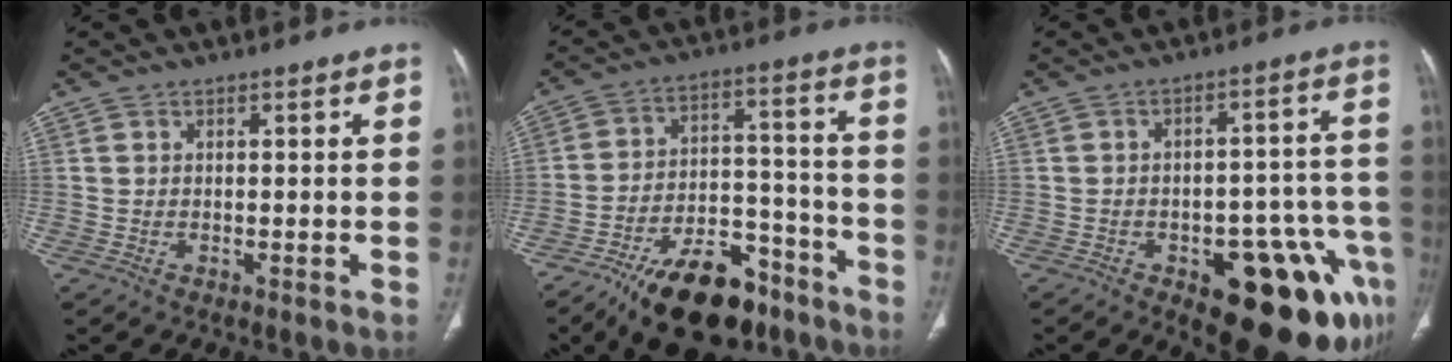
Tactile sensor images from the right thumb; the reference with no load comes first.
{"total": 19.4, "force": [-13.4, 9.2, 10.6], "torque": [-0.151, 0.083, -0.212]}
{"total": 21.0, "force": [-9.5, 9.2, 16.3], "torque": [-0.141, 0.053, -0.111]}